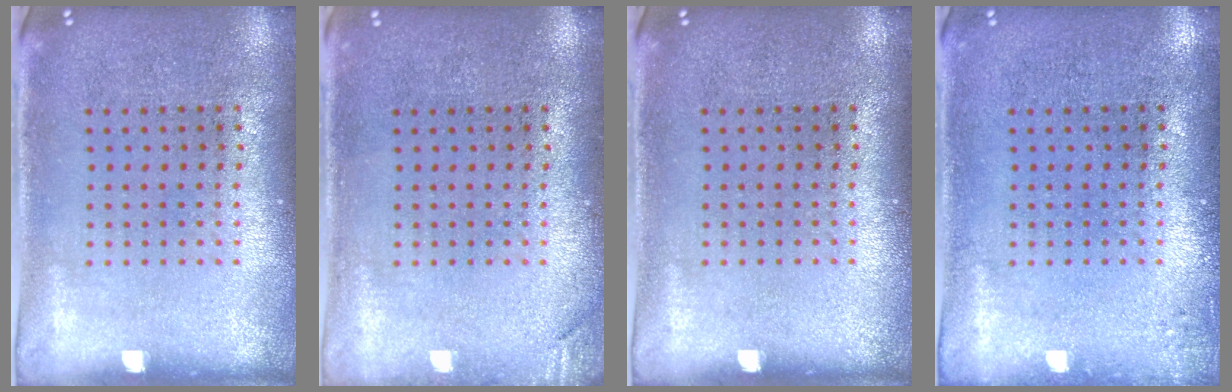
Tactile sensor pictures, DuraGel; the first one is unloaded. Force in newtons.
{"total": 1.1, "press": 1.1, "slide": 0.3}
{"total": 0.0}
{"total": 0.8, "press": 0.8, "slide": 0.2}